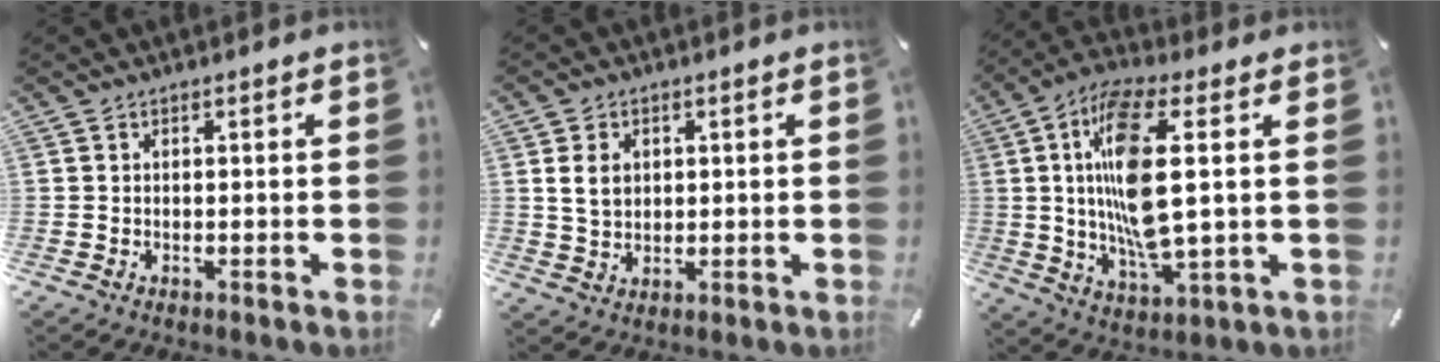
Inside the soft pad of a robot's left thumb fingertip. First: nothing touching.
{"total": 5.2, "force": [1.2, 4.3, 2.7], "torque": [-0.060, 0.003, 0.018]}
{"total": 16.4, "force": [2.5, 5.3, 15.3], "torque": [-0.326, -0.010, 0.036]}